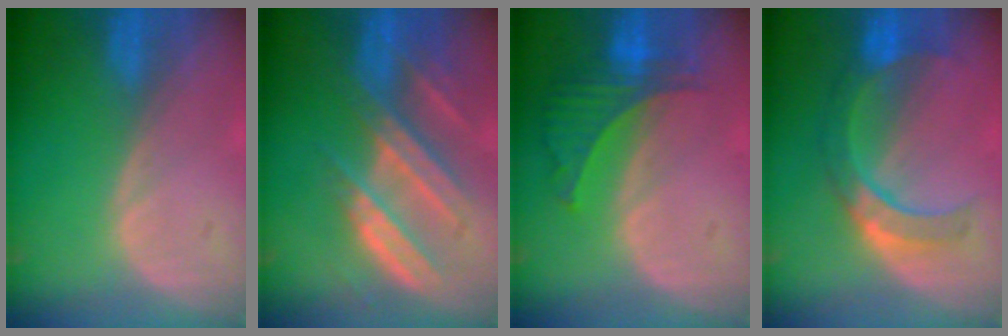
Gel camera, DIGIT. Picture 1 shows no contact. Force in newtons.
{"total": 8.8, "press": 8.1, "slide": 3.4}
{"total": 6.3, "press": 5.9, "slide": 2.2}
{"total": 7.0, "press": 6.9, "slide": 1.0}